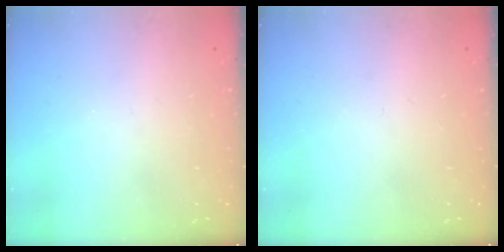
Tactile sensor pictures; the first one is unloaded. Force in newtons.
{"total": 0.0}